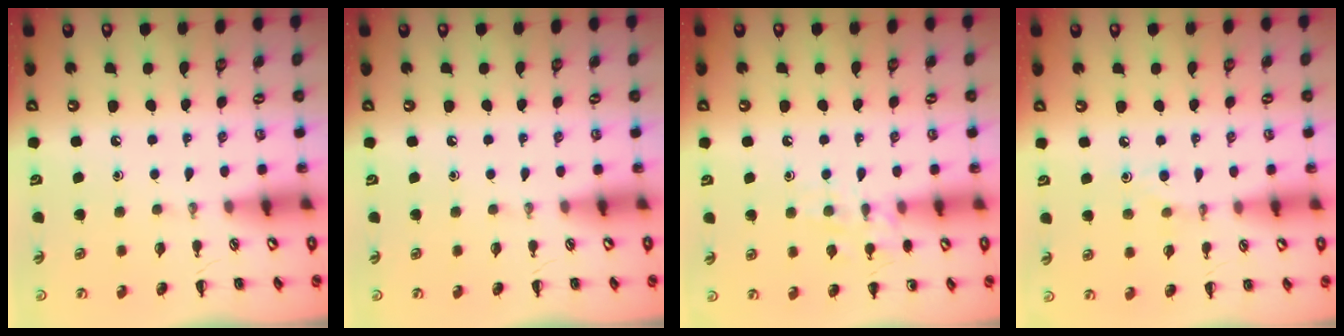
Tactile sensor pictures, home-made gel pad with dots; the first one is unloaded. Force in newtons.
{"total": 0.0}
{"total": 9.4, "press": 9.4, "slide": 1.1}
{"total": 3.9, "press": 3.8, "slide": 1.1}